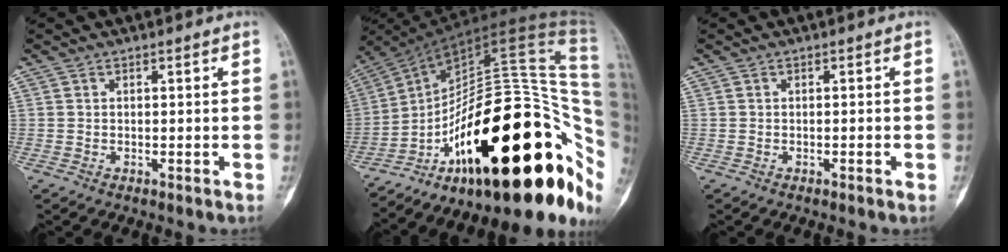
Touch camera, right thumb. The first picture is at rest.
{"total": 41.9, "force": [-8.7, 16.8, 37.4], "torque": [-0.446, 0.095, -0.127]}
{"total": 0.7, "force": [-0.3, 0.1, 0.6], "torque": [-0.016, 0.003, -0.002]}